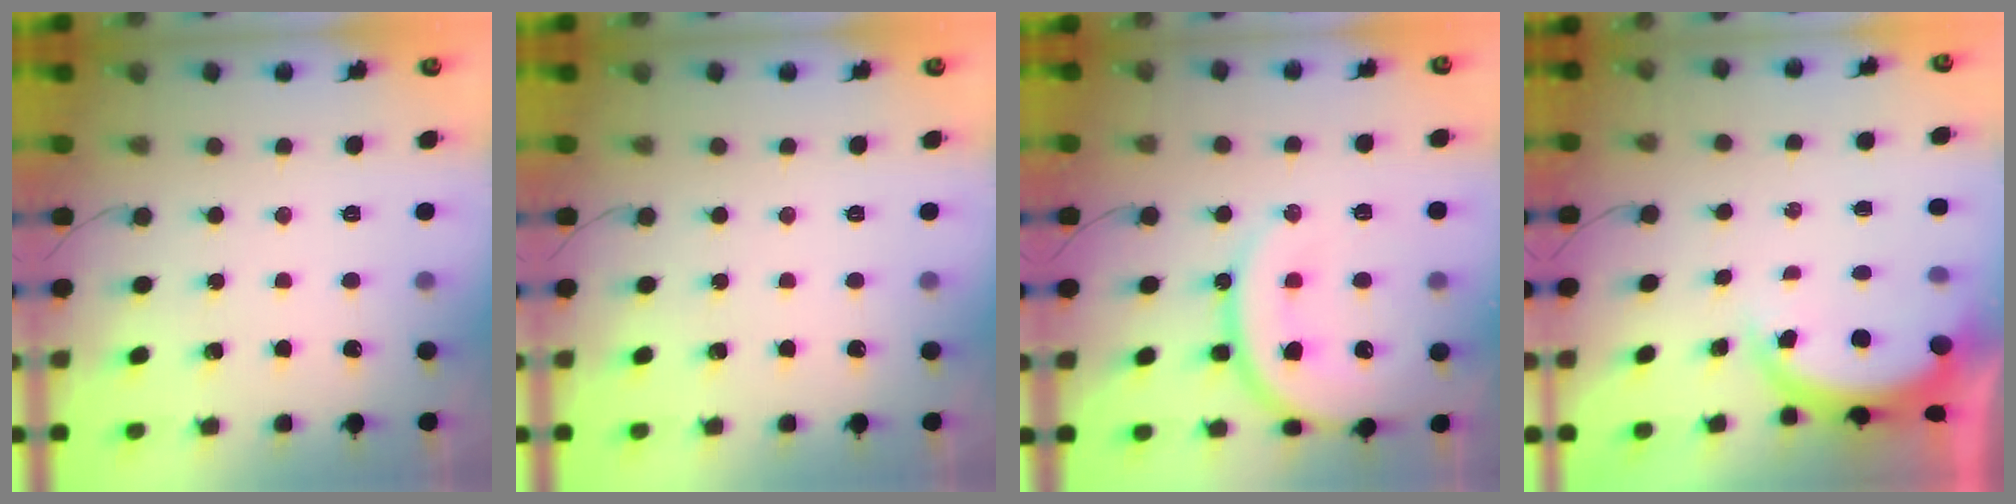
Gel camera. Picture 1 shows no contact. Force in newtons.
{"total": 0.0}
{"total": 18.6, "press": 18.5, "slide": 1.9}
{"total": 5.1, "press": 4.9, "slide": 1.3}